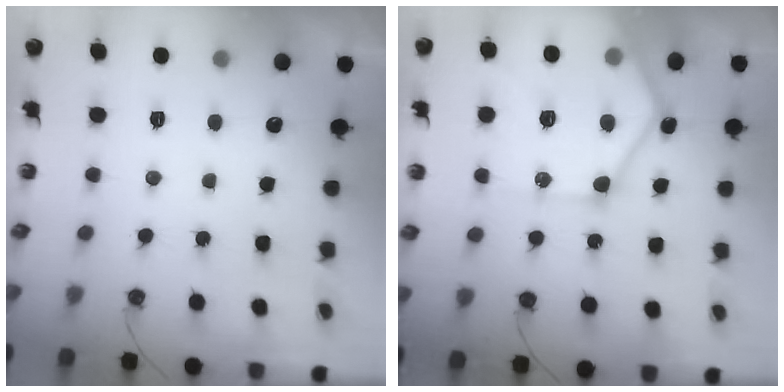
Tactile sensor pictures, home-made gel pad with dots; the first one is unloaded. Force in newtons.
{"total": 23.2, "press": 23.0, "slide": 2.3}